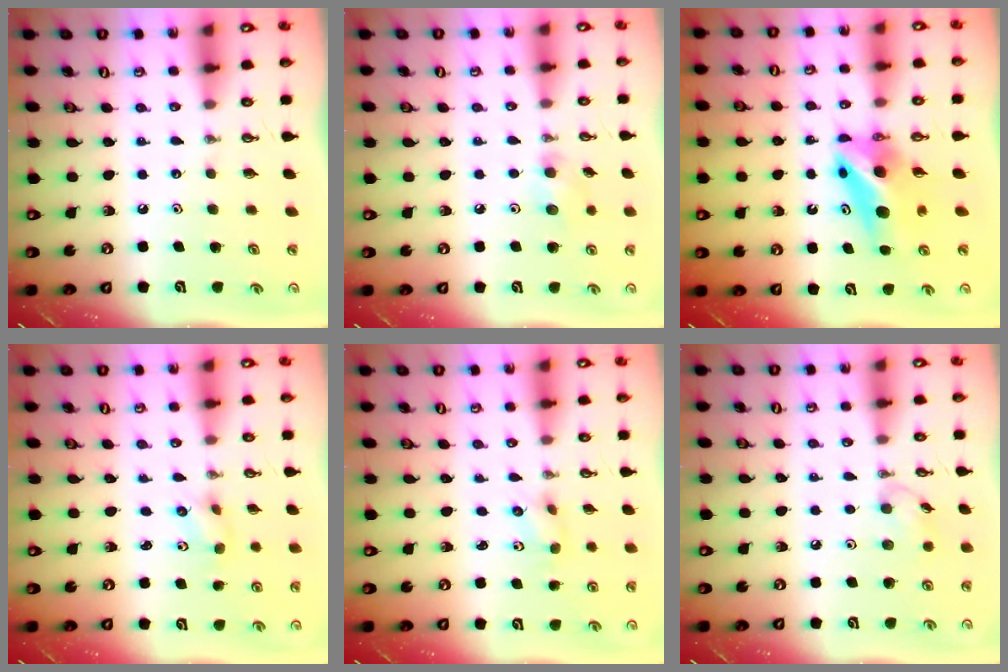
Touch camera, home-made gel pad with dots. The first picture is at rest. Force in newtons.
{"total": 6.6, "press": 6.5, "slide": 1.4}
{"total": 8.4, "press": 8.4, "slide": 0.6}
{"total": 2.5, "press": 2.2, "slide": 1.2}
{"total": 2.3, "press": 2.0, "slide": 1.1}
{"total": 6.3, "press": 6.2, "slide": 1.0}